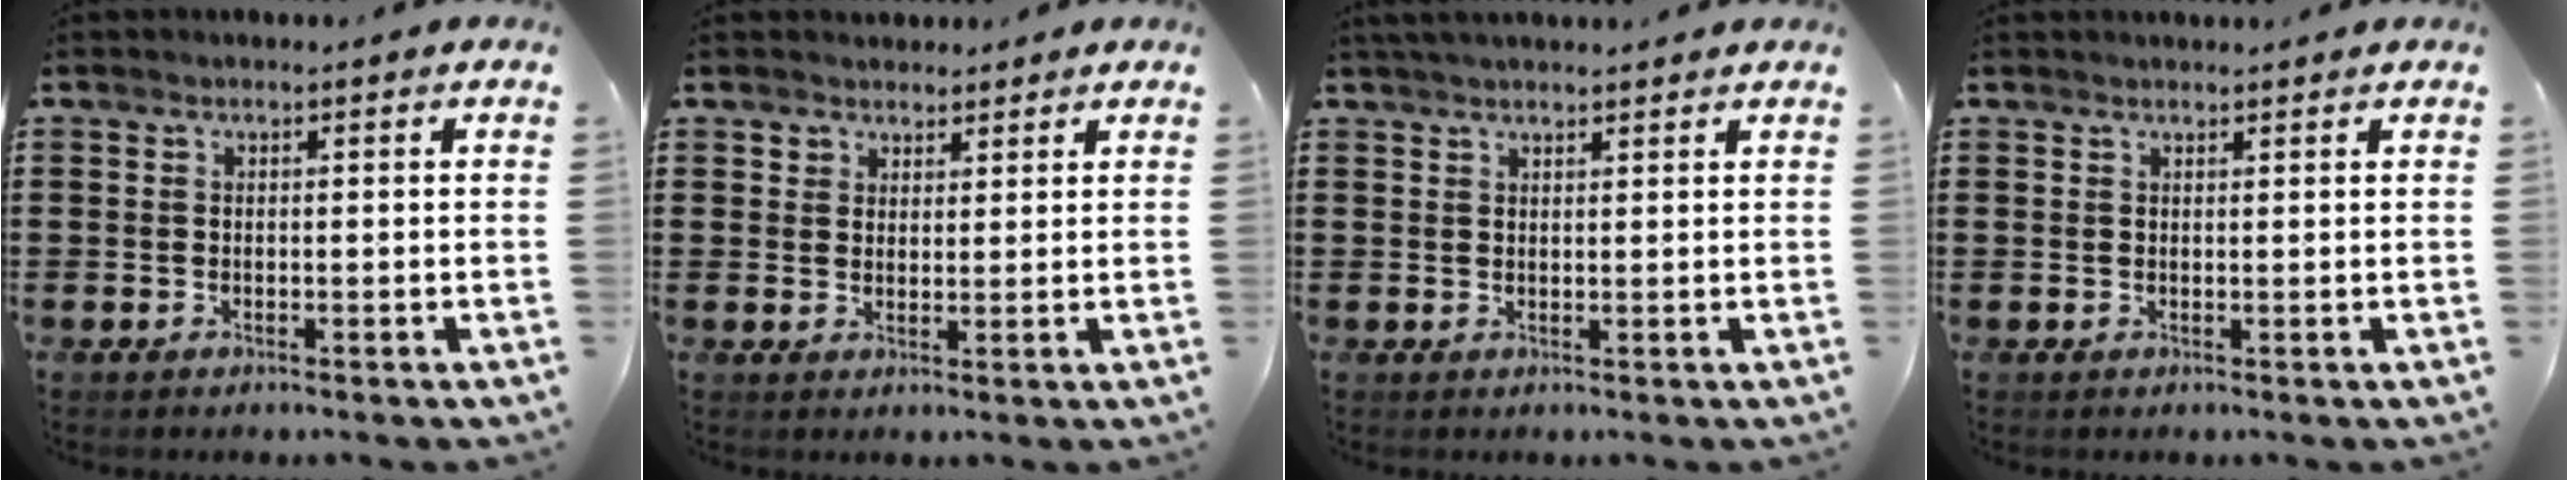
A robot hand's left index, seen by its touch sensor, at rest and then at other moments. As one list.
[{"total": 2.7, "force": [2.2, 1.5, -0.3], "torque": [0.004, 0.002, 0.041]}, {"total": 2.1, "force": [2.0, 0.4, 0.4], "torque": [-0.012, 0.000, 0.040]}, {"total": 0.9, "force": [0.9, -0.1, 0.2], "torque": [-0.005, -0.002, 0.018]}]